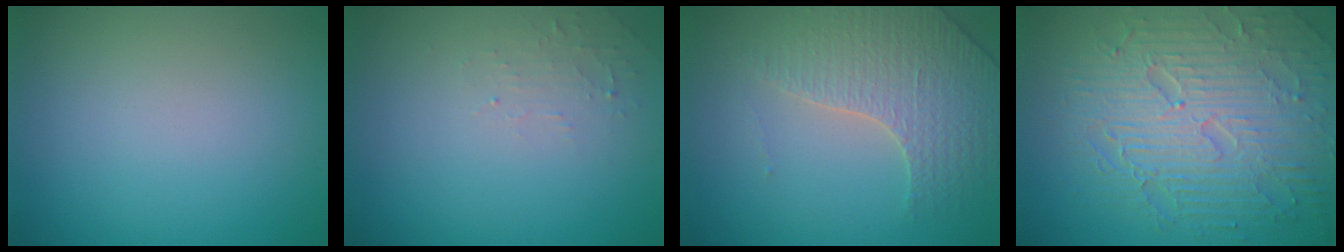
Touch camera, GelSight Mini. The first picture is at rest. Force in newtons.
{"total": 1.2, "press": 1.2, "slide": 0.3}
{"total": 3.8, "press": 3.6, "slide": 1.0}
{"total": 8.8, "press": 6.3, "slide": 6.1}